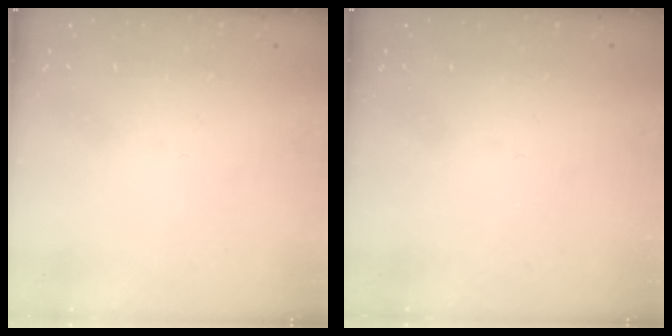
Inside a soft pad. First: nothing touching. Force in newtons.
{"total": 0.0}